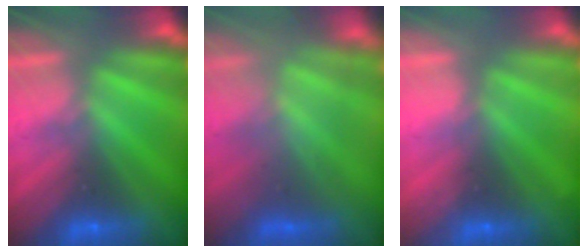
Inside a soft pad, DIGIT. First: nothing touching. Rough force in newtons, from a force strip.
{"total": 4.4}
{"total": 2.3}